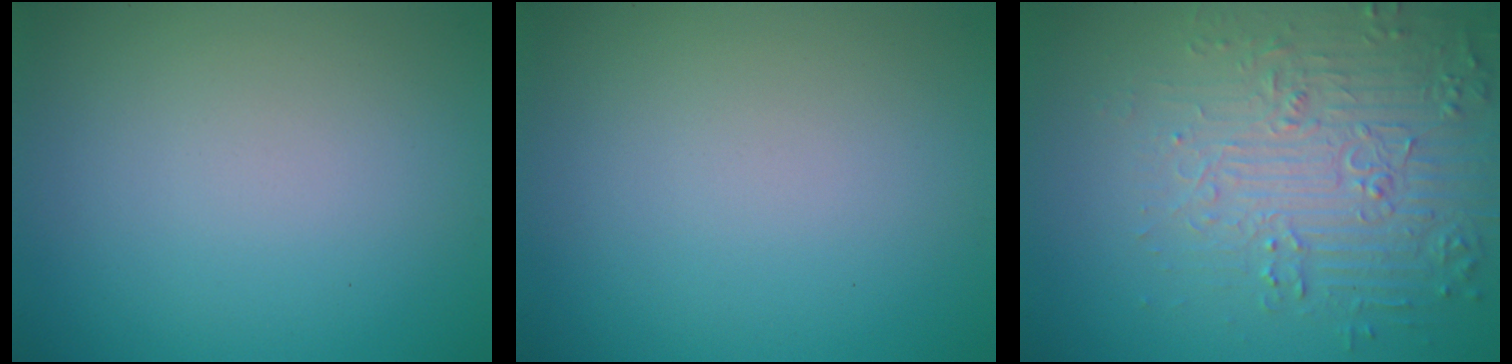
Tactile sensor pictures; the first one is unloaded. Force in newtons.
{"total": 0.0}
{"total": 5.0, "press": 4.8, "slide": 1.3}